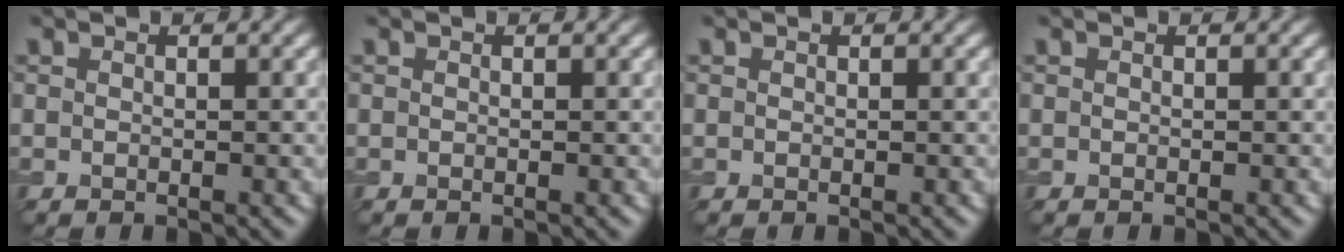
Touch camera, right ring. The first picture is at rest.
{"total": 0.0}
{"total": 0.0}
{"total": 0.0}